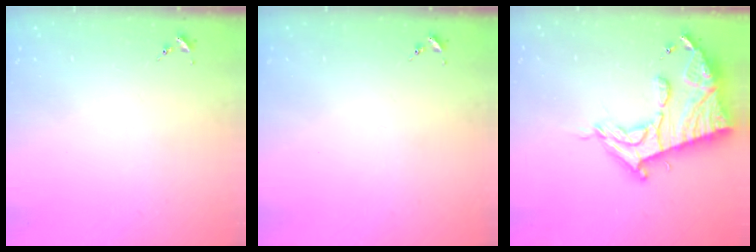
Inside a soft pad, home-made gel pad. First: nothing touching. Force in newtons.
{"total": 0.0}
{"total": 19.3, "press": 19.3, "slide": 1.6}